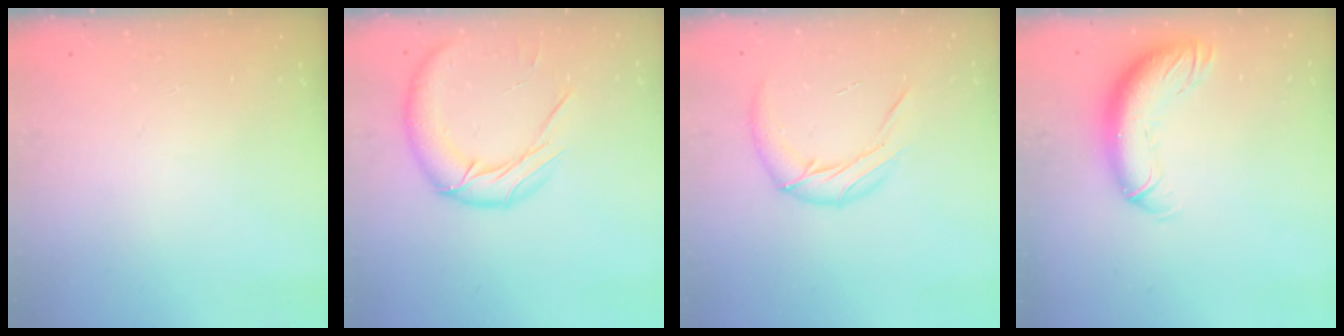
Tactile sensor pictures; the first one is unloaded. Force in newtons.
{"total": 15.6, "press": 15.4, "slide": 2.7}
{"total": 11.2, "press": 10.9, "slide": 2.4}
{"total": 13.3, "press": 13.0, "slide": 2.9}